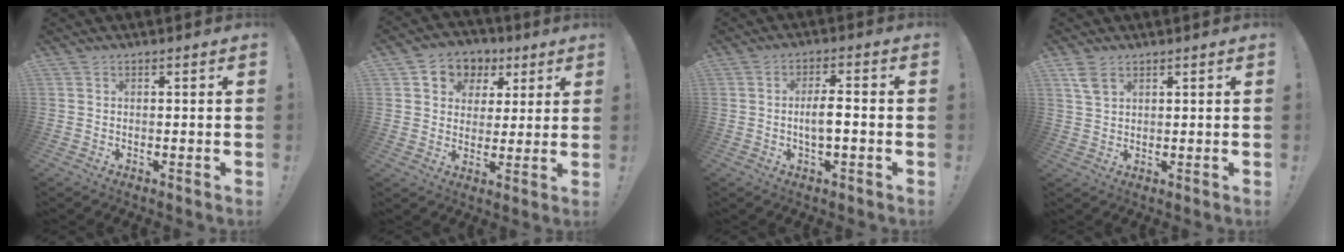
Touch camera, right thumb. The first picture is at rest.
{"total": 7.9, "force": [2.9, 7.0, 1.9], "torque": [-0.029, -0.015, 0.059]}
{"total": 5.4, "force": [-1.3, 1.4, 5.1], "torque": [-0.103, 0.009, -0.023]}
{"total": 4.4, "force": [2.6, 2.4, 2.7], "torque": [-0.048, -0.007, 0.050]}